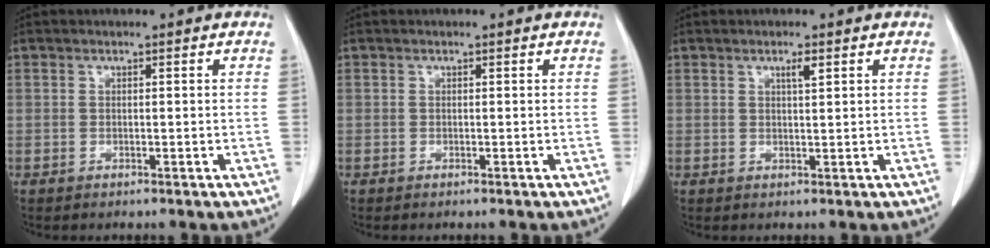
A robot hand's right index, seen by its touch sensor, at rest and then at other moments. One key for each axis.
{"total": 0.0}
{"total": 1.6, "fx": 0.9, "fy": 0.1, "fz": 1.3, "tx": -0.024, "ty": -0.002, "tz": 0.014}